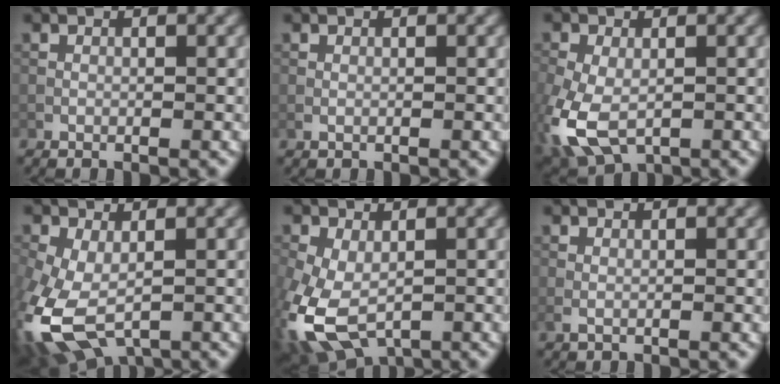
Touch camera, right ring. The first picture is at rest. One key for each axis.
{"total": 0.0}
{"total": 8.8, "fx": -3.4, "fy": 5.1, "fz": 6.3, "tx": -0.164, "ty": -0.034, "tz": -0.057}
{"total": 10.9, "fx": -3.9, "fy": 5.8, "fz": 8.3, "tx": -0.223, "ty": -0.046, "tz": -0.059}
{"total": 9.7, "fx": -3.8, "fy": 5.2, "fz": 7.3, "tx": -0.190, "ty": -0.035, "tz": -0.063}
{"total": 0.5, "fx": 0.2, "fy": 0.1, "fz": 0.4, "tx": -0.011, "ty": 0.001, "tz": 0.005}